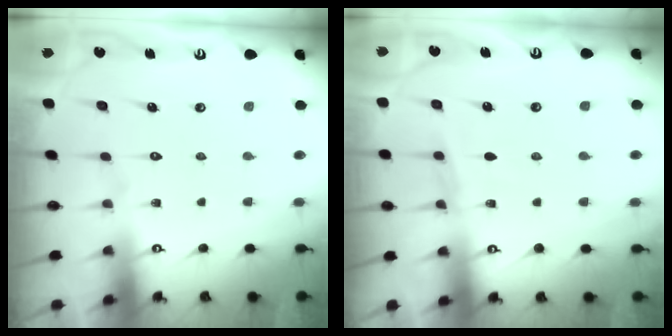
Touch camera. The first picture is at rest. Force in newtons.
{"total": 4.2, "press": 4.2, "slide": 0.4}